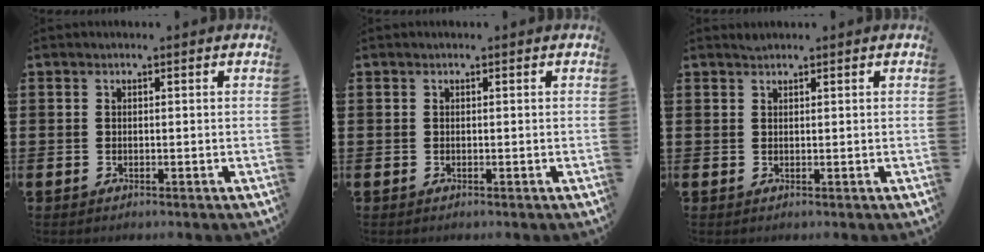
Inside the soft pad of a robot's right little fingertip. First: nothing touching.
{"total": 0.0}
{"total": 0.7, "force": [0.7, 0.1, 0.0], "torque": [-0.001, 0.001, 0.013]}